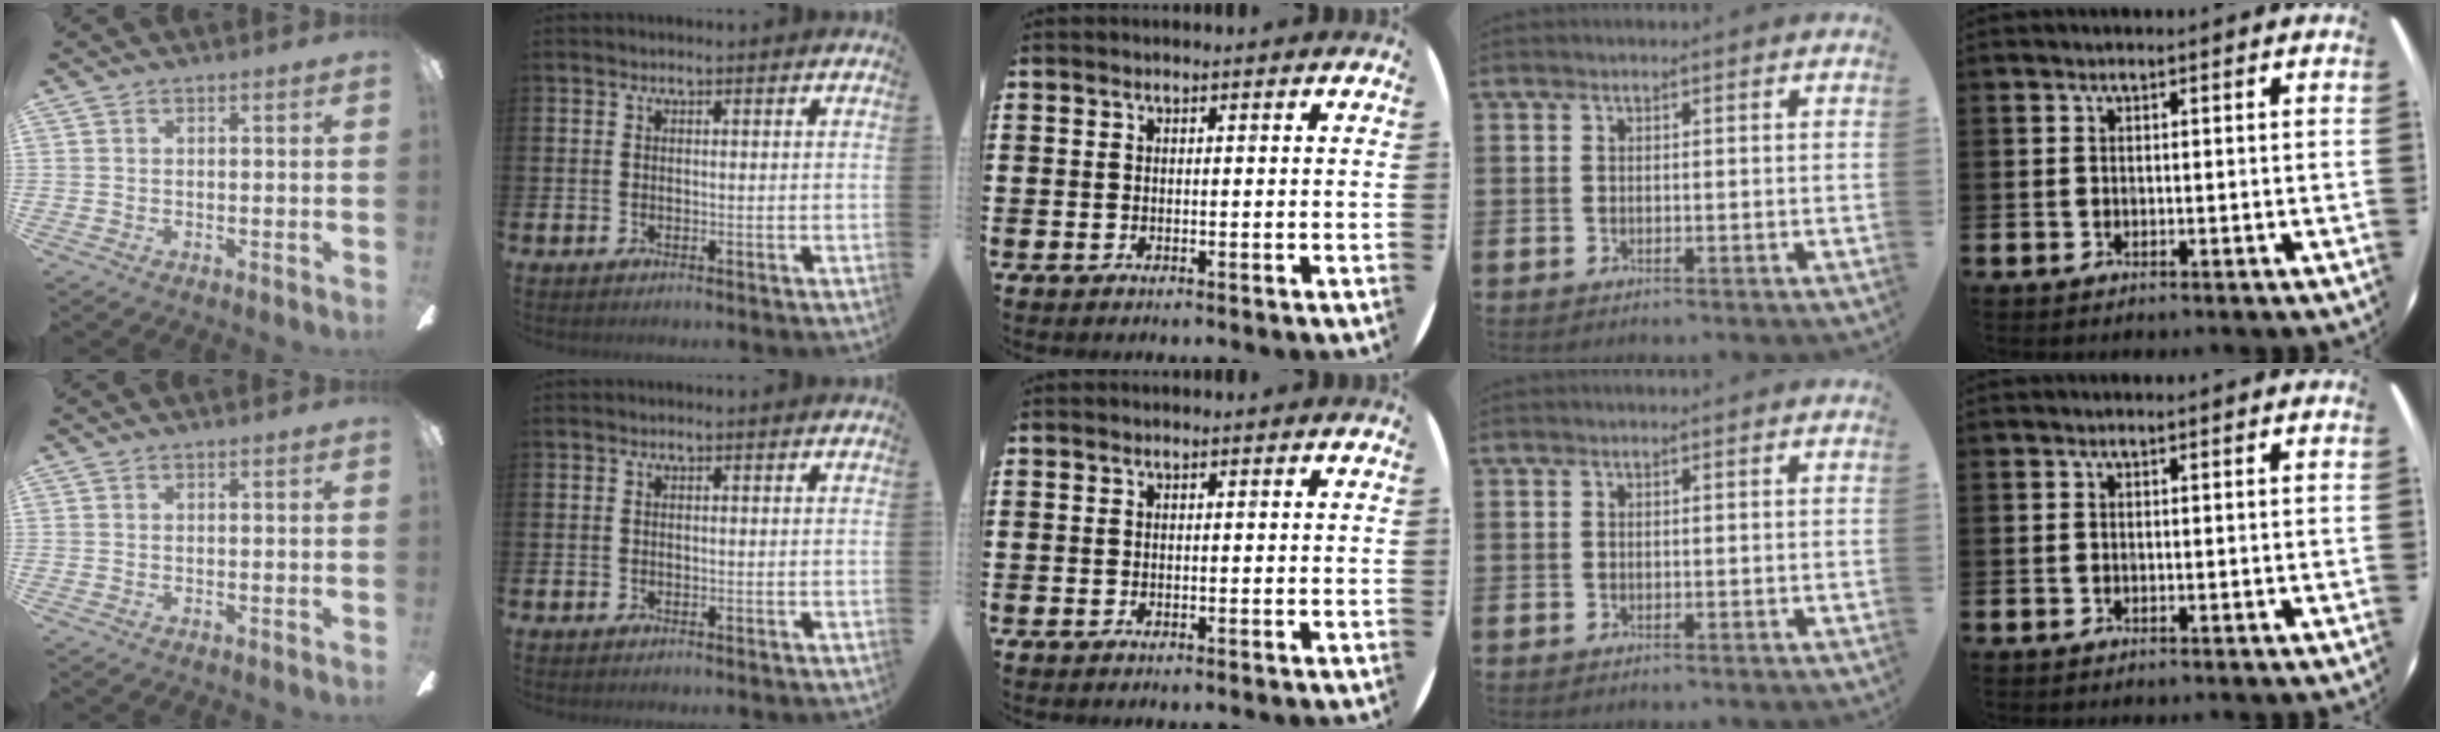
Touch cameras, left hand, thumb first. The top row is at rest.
{}